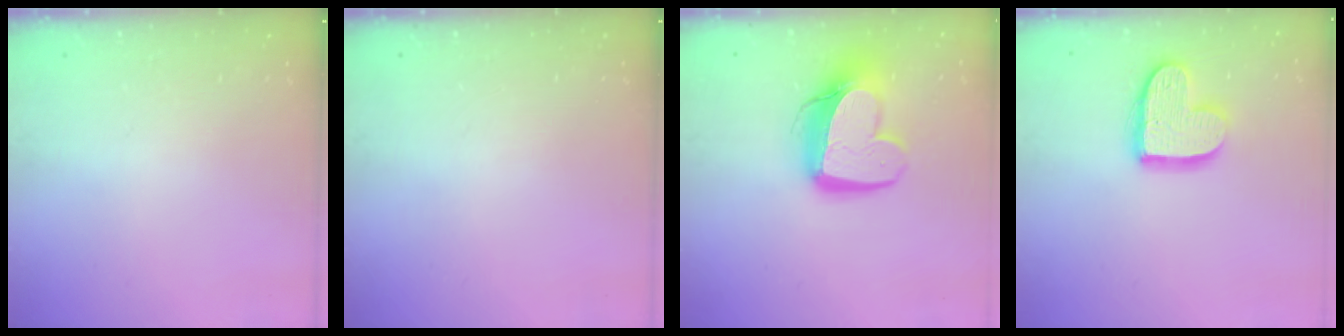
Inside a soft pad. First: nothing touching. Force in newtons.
{"total": 0.0}
{"total": 15.2, "press": 15.2, "slide": 1.4}
{"total": 13.0, "press": 13.0, "slide": 0.8}